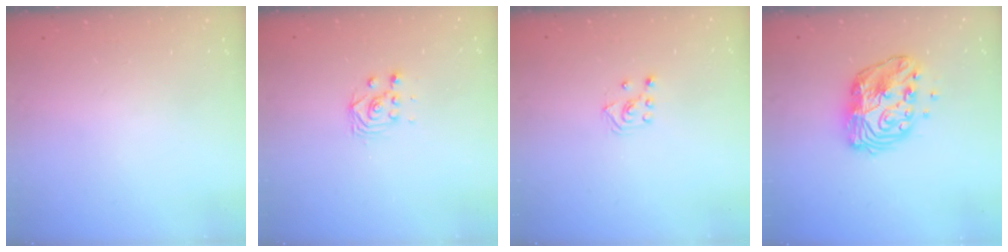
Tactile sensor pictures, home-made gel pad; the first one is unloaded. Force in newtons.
{"total": 2.8, "press": 2.5, "slide": 1.3}
{"total": 3.8, "press": 3.8, "slide": 0.3}
{"total": 12.3, "press": 12.3, "slide": 1.0}